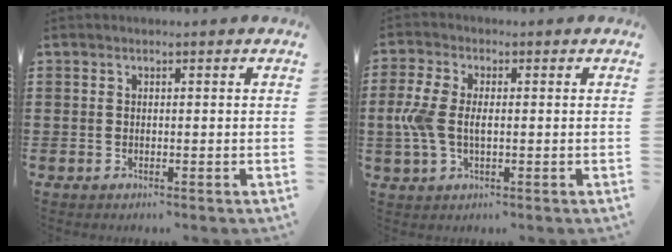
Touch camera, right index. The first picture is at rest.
{"total": 5.9, "force": [-0.2, 3.2, 5.0], "torque": [-0.129, -0.003, -0.014]}